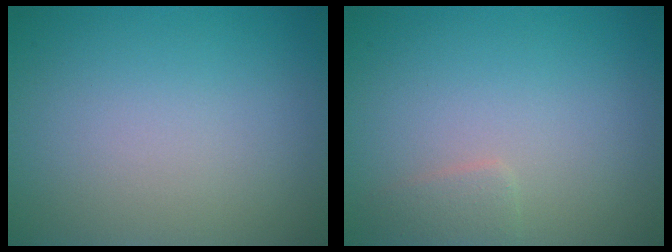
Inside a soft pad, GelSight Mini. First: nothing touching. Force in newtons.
{"total": 1.2, "press": 1.2, "slide": 0.0}